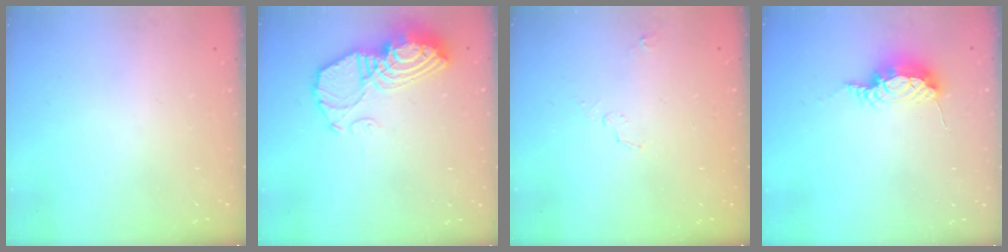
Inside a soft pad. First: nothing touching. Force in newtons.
{"total": 14.3, "press": 14.2, "slide": 1.4}
{"total": 4.3, "press": 3.9, "slide": 1.8}
{"total": 7.8, "press": 7.8, "slide": 0.2}